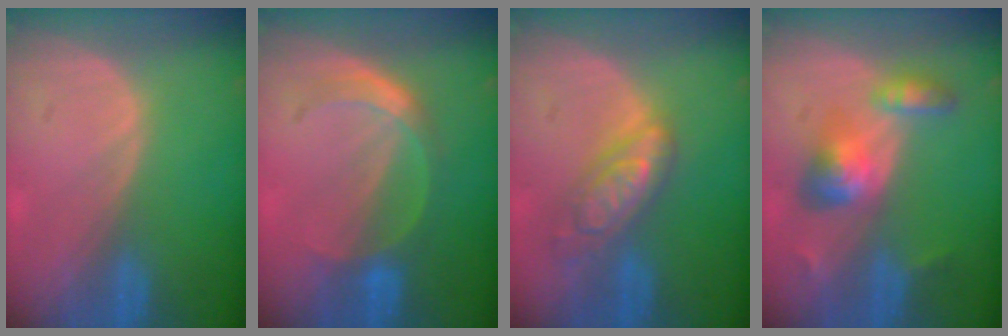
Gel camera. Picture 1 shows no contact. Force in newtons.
{"total": 4.6, "press": 4.5, "slide": 0.6}
{"total": 6.3, "press": 6.3, "slide": 0.4}
{"total": 6.3, "press": 5.8, "slide": 2.4}